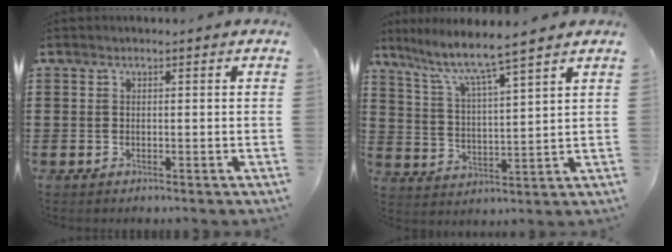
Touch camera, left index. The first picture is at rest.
{"total": 6.1, "force": [5.2, -0.1, 3.3], "torque": [-0.089, -0.037, 0.081]}